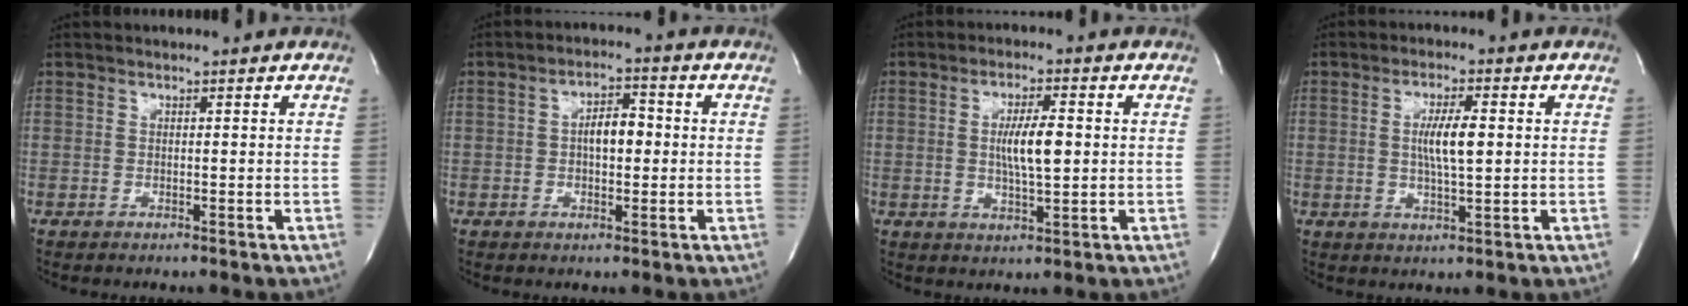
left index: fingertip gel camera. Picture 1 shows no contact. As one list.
[{"total": 4.8, "force": [-0.1, 2.2, 4.2], "torque": [-0.071, 0.013, -0.004]}, {"total": 6.2, "force": [0.3, 1.1, 6.1], "torque": [-0.109, 0.000, 0.005]}, {"total": 5.8, "force": [0.5, 0.9, 5.7], "torque": [-0.104, 0.000, 0.008]}]